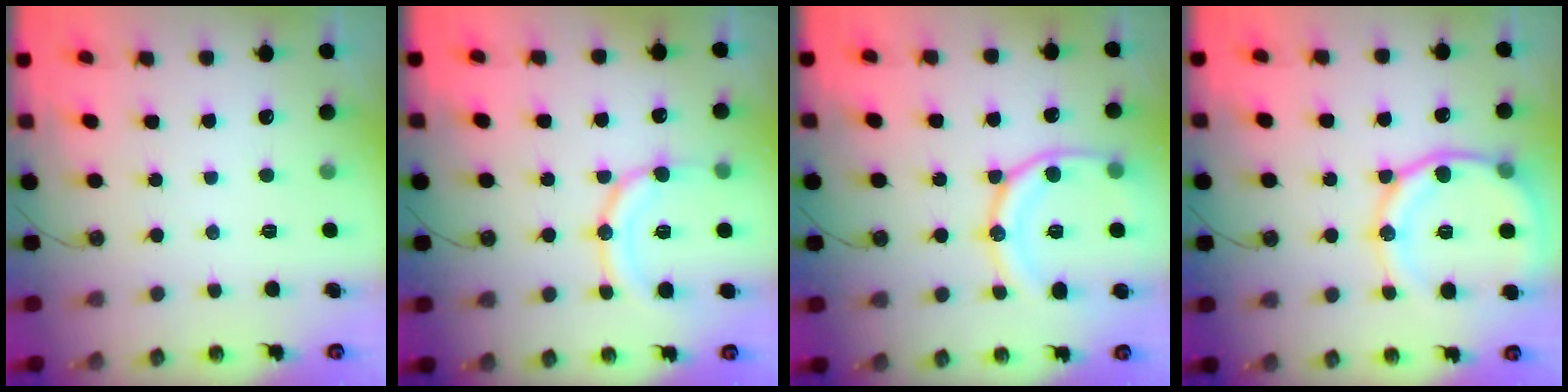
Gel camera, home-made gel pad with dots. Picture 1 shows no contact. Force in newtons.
{"total": 15.7, "press": 15.4, "slide": 2.8}
{"total": 16.9, "press": 16.8, "slide": 1.9}
{"total": 15.6, "press": 15.5, "slide": 1.8}